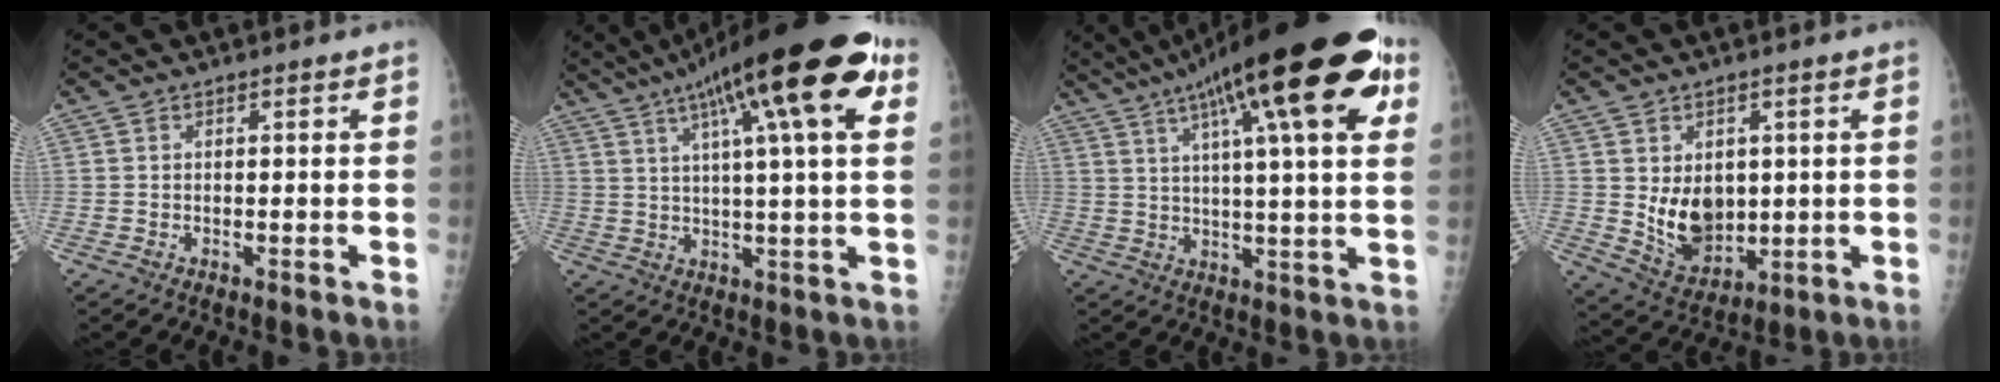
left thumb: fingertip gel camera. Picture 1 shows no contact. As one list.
[{"total": 22.0, "force": [10.0, 4.5, 19.1], "torque": [-0.291, 0.012, 0.146]}, {"total": 25.8, "force": [12.1, 6.0, 22.0], "torque": [-0.328, 0.005, 0.177]}, {"total": 9.5, "force": [0.8, 7.0, 6.4], "torque": [-0.072, -0.021, 0.038]}]